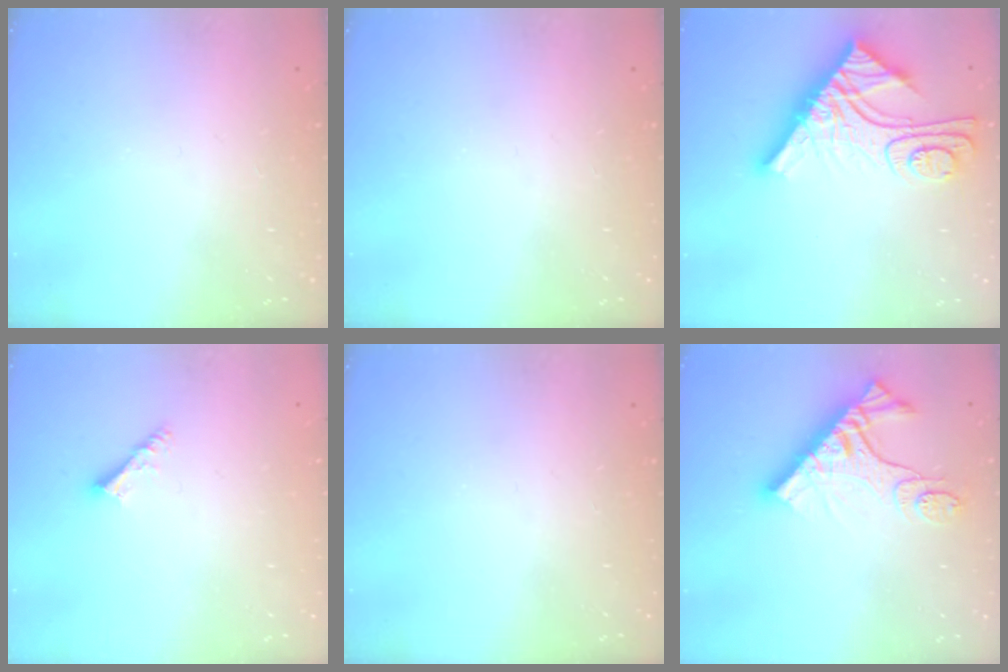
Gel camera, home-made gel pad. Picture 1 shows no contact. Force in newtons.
{"total": 0.0}
{"total": 14.7, "press": 14.6, "slide": 1.2}
{"total": 4.4, "press": 4.4, "slide": 0.1}
{"total": 0.0}
{"total": 12.7, "press": 12.7, "slide": 1.2}